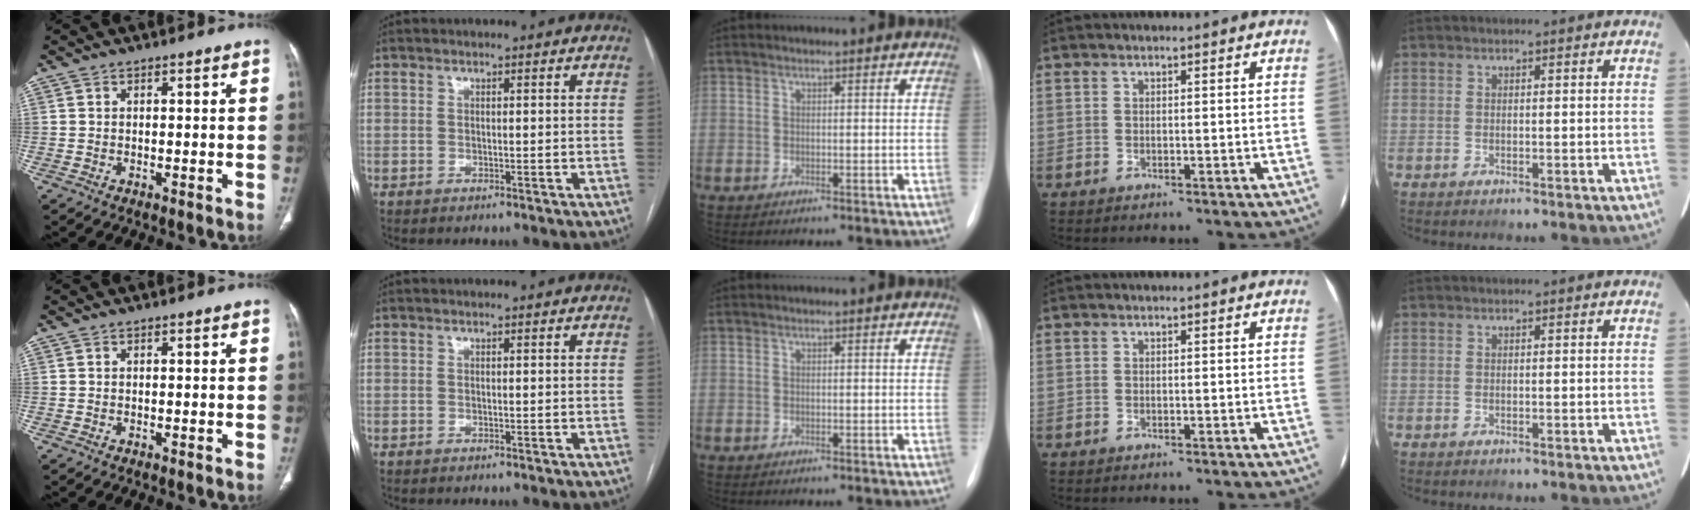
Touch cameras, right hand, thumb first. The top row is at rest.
{}